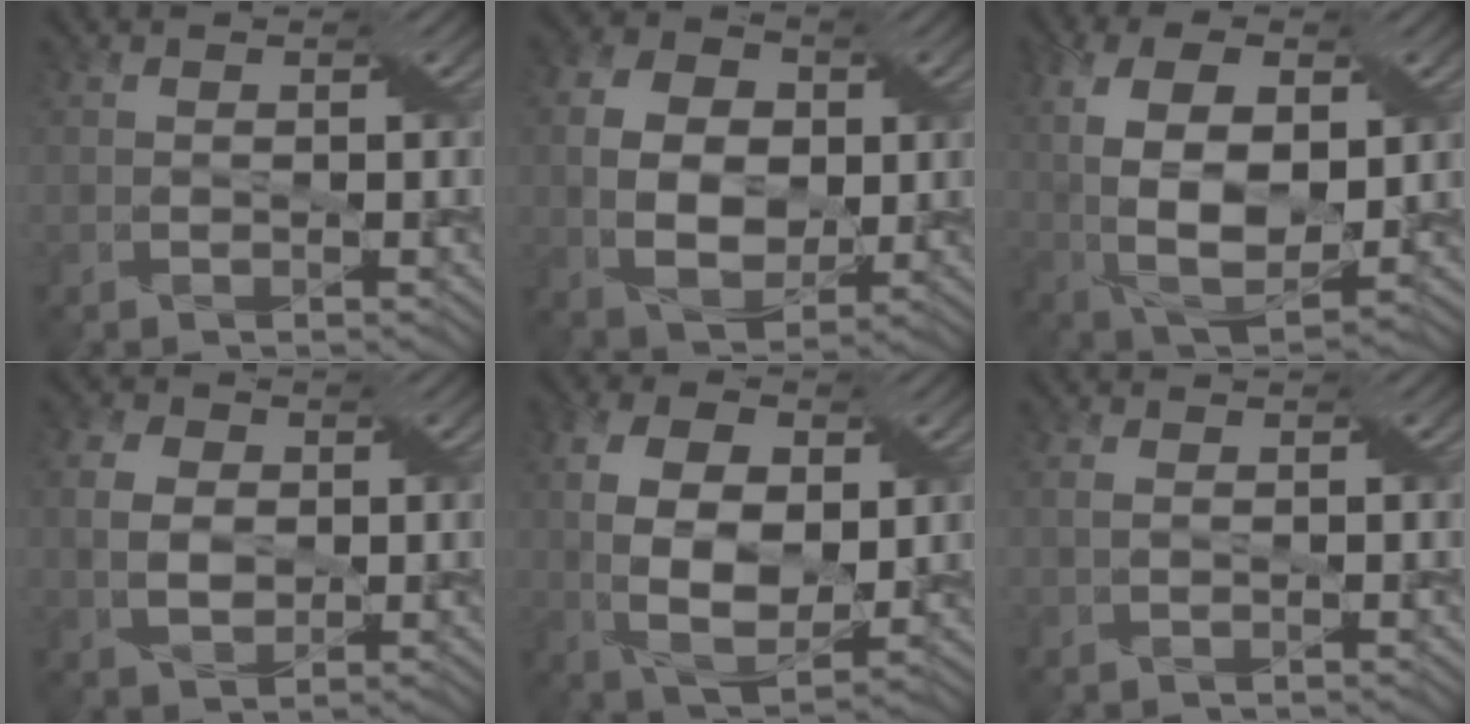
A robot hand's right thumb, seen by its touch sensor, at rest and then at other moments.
{"total": 9.0, "force": [0.4, 6.6, 6.2], "torque": [-0.140, 0.001, 0.003]}
{"total": 13.0, "force": [2.0, 7.3, 10.6], "torque": [-0.221, 0.003, 0.034]}
{"total": 5.6, "force": [0.5, 4.3, 3.5], "torque": [-0.086, 0.004, 0.002]}
{"total": 11.4, "force": [1.5, 7.0, 8.9], "torque": [-0.196, 0.005, 0.022]}
{"total": 1.1, "force": [0.2, 0.7, 0.9], "torque": [-0.022, 0.003, 0.005]}